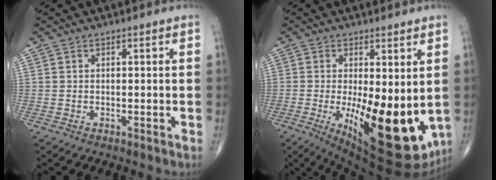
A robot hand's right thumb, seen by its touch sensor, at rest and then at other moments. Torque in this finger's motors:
{"motor_torque": [2.55, 2.45, 0.36, -0.24, 0.57]}